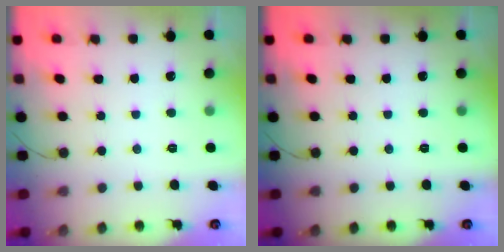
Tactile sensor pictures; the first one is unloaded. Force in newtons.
{"total": 0.0}